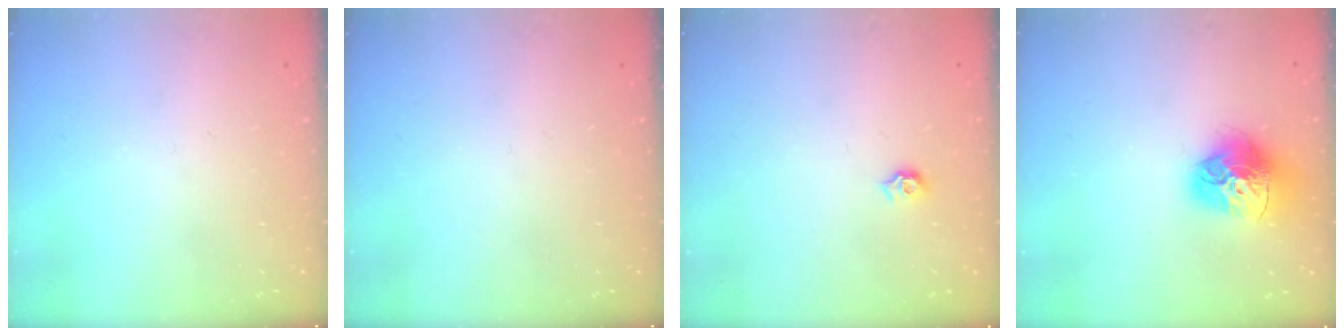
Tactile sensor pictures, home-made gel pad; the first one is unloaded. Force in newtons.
{"total": 0.0}
{"total": 5.8, "press": 5.8, "slide": 0.8}
{"total": 16.9, "press": 16.8, "slide": 1.7}